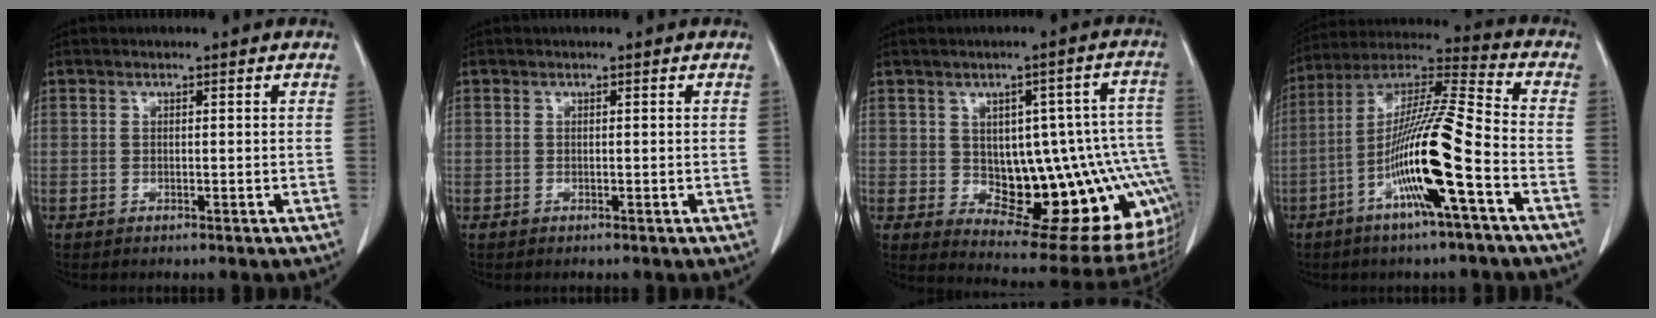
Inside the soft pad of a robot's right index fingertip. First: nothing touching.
{"total": 0.0}
{"total": 19.3, "force": [-2.4, 7.1, 17.8], "torque": [-0.146, 0.036, -0.003]}
{"total": 16.3, "force": [-5.6, 0.1, 15.3], "torque": [-0.292, 0.002, -0.108]}